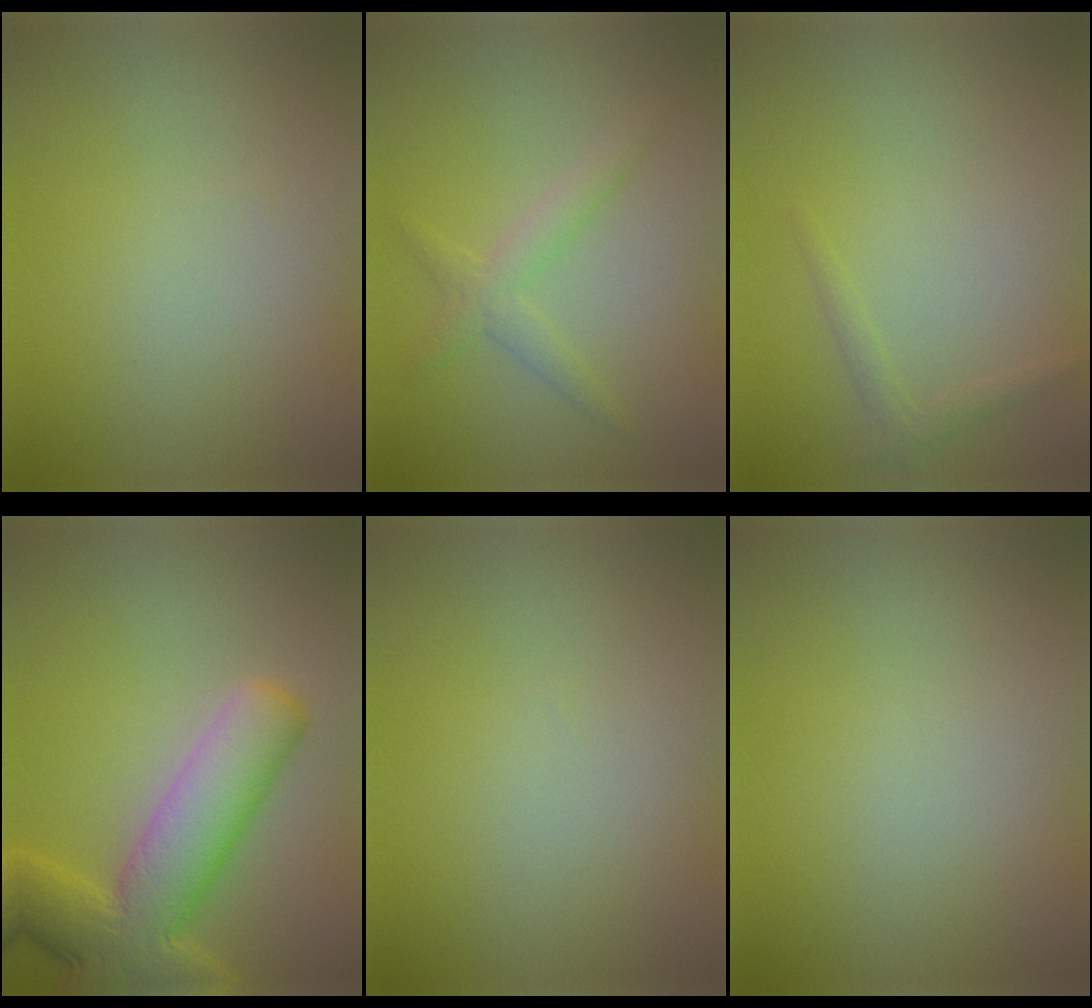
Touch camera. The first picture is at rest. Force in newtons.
{"total": 2.2, "press": 2.2, "slide": 0.2}
{"total": 1.2, "press": 1.2, "slide": 0.1}
{"total": 8.7, "press": 8.7, "slide": 0.5}
{"total": 0.0}
{"total": 0.0}